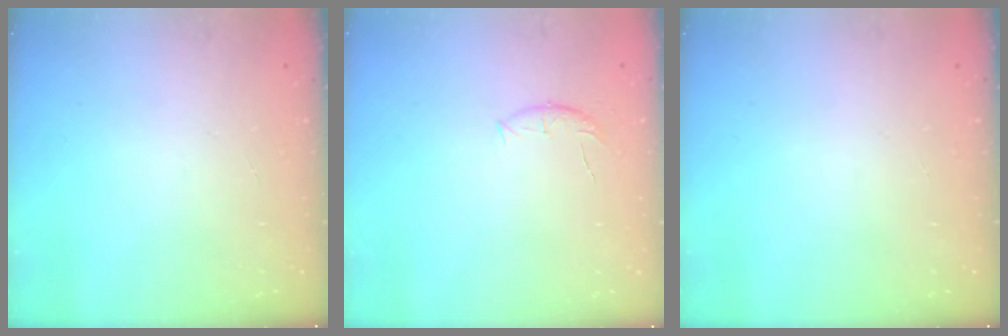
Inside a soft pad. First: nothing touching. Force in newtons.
{"total": 6.0, "press": 5.8, "slide": 1.5}
{"total": 0.0}